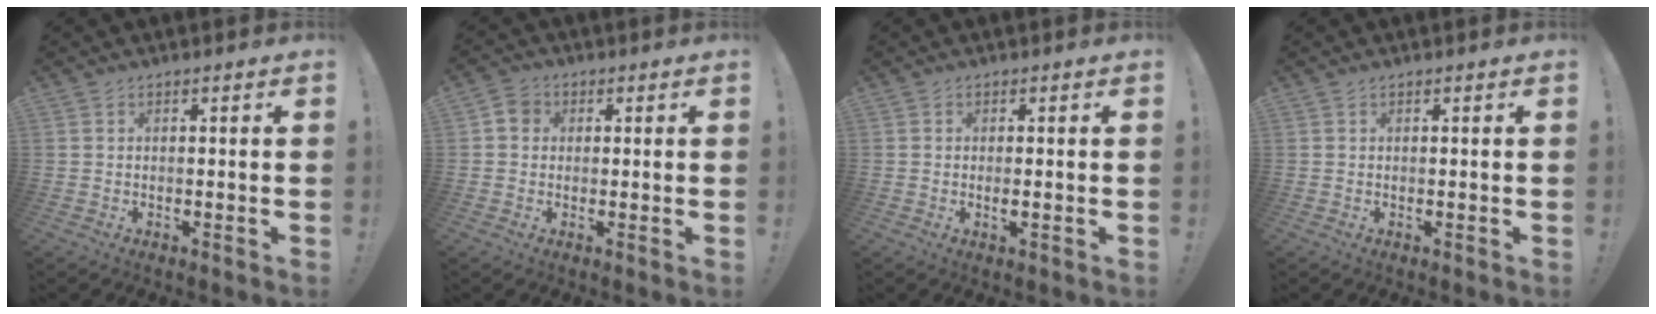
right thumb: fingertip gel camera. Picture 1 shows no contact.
{"total": 4.4, "force": [0.7, 3.9, 1.9], "torque": [-0.028, 0.008, 0.016]}
{"total": 1.4, "force": [-0.1, 0.1, 1.4], "torque": [-0.018, -0.005, -0.002]}
{"total": 0.0}